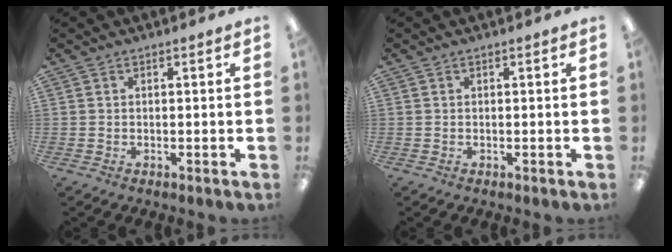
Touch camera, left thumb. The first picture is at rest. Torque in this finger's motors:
{"motor_torque": [0.00, 0.00, 0.00, 0.00, 0.00]}